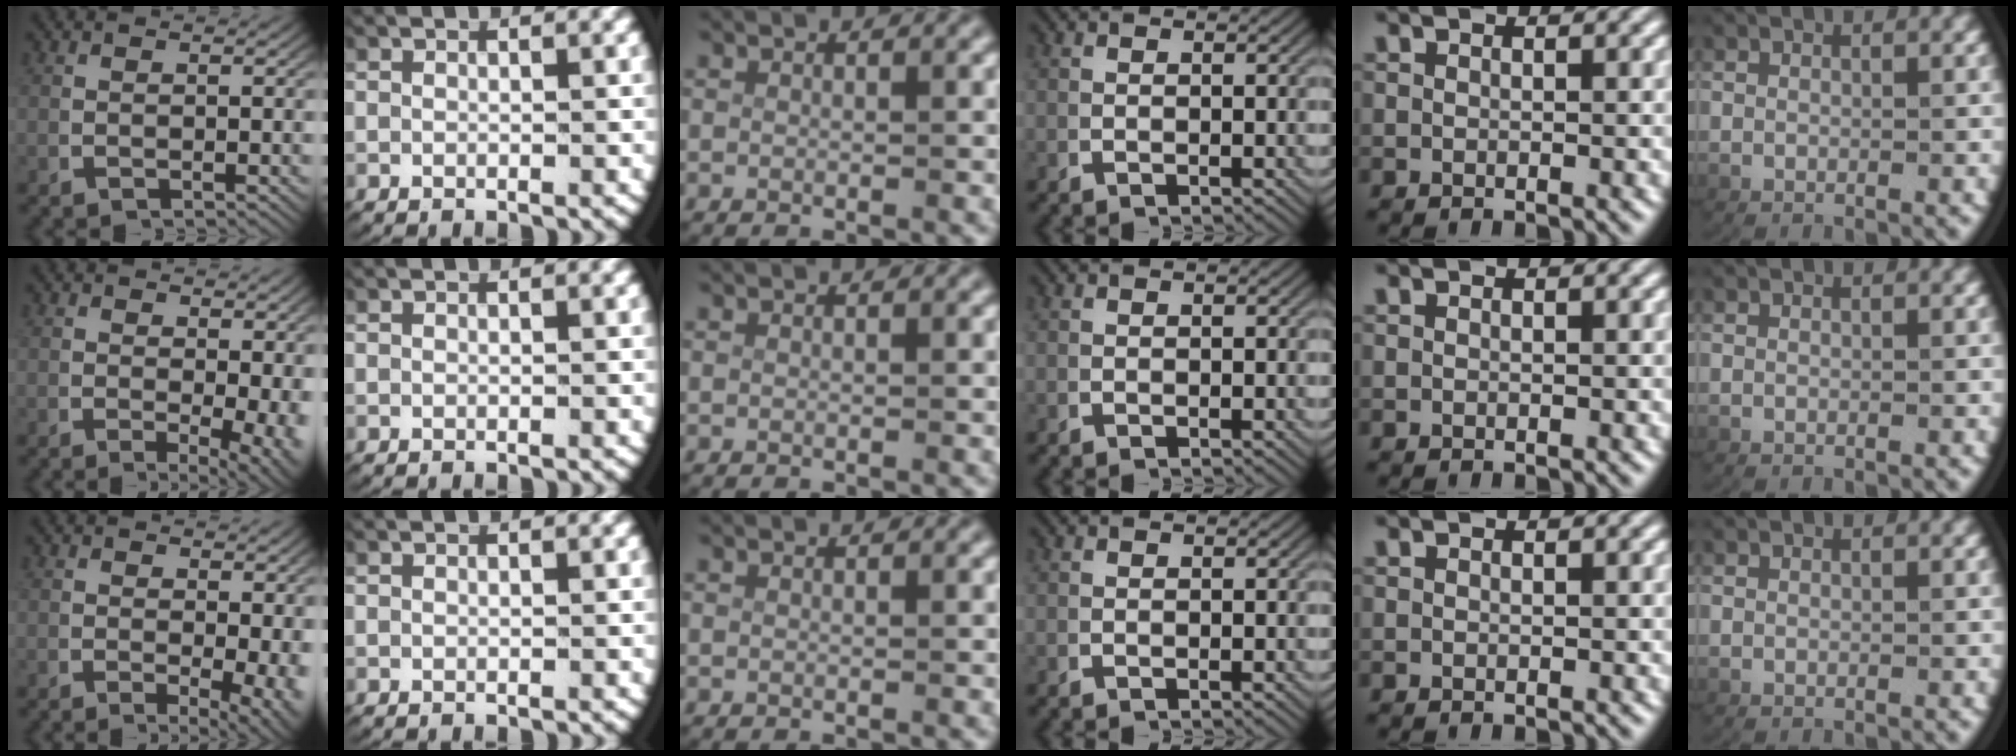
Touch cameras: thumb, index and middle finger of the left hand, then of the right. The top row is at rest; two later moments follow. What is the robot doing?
{"motion": "lift_and_place", "object": "map"}